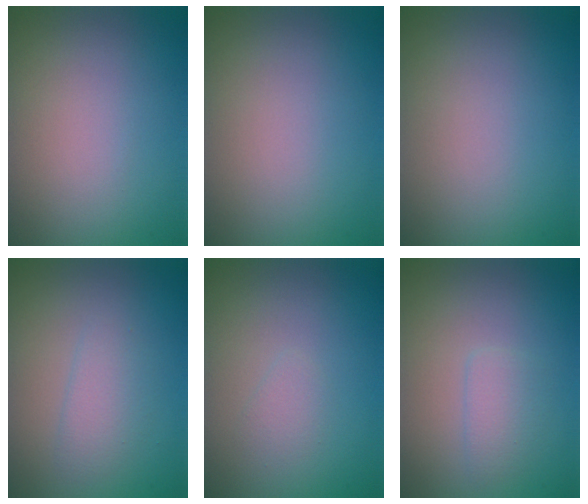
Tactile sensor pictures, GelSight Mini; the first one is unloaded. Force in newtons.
{"total": 0.0}
{"total": 0.0}
{"total": 1.8, "press": 1.8, "slide": 0.1}
{"total": 0.9, "press": 0.9, "slide": 0.1}
{"total": 1.6, "press": 1.6, "slide": 0.0}